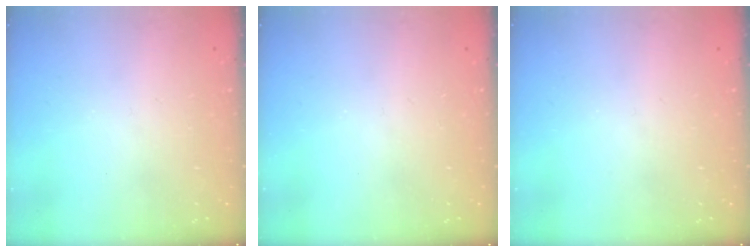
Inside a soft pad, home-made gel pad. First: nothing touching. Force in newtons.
{"total": 0.0}
{"total": 0.0}